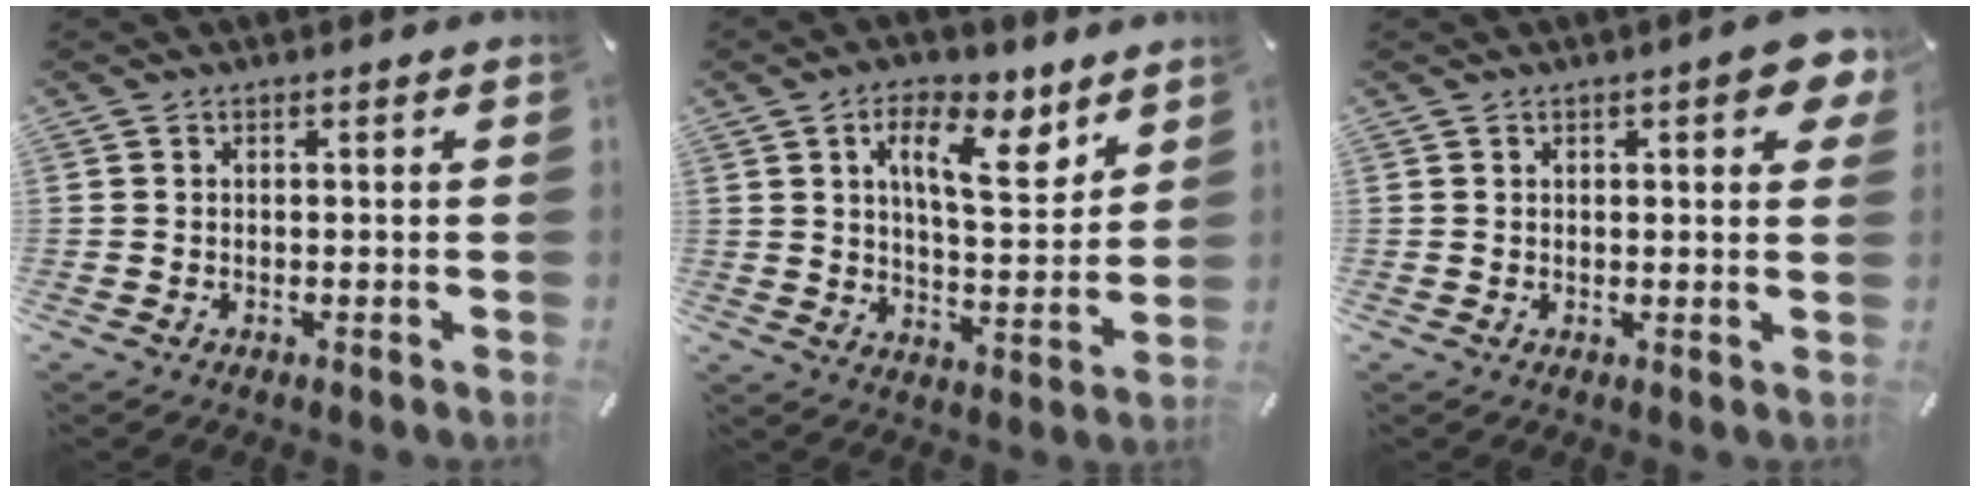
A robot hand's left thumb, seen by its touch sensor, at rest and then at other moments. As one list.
[{"total": 13.5, "force": [7.4, 6.0, 9.6], "torque": [-0.148, -0.031, 0.125]}, {"total": 5.7, "force": [2.3, 2.1, 4.8], "torque": [-0.062, -0.006, 0.035]}]